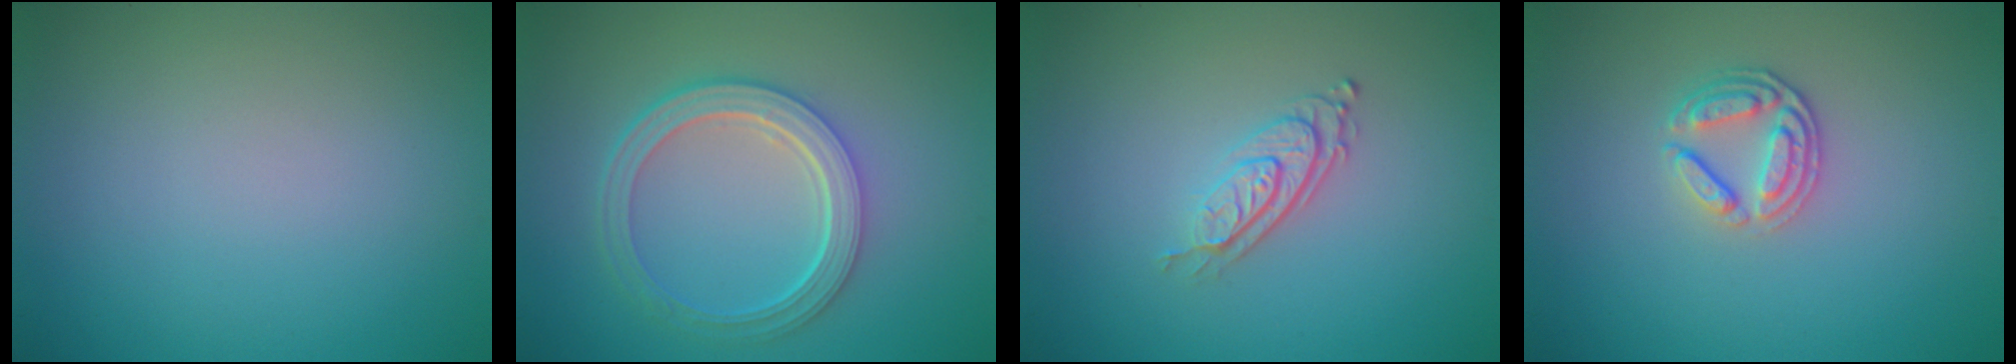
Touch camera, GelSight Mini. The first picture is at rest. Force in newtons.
{"total": 5.0, "press": 3.8, "slide": 3.3}
{"total": 2.7, "press": 2.0, "slide": 1.9}
{"total": 2.7, "press": 2.4, "slide": 1.2}